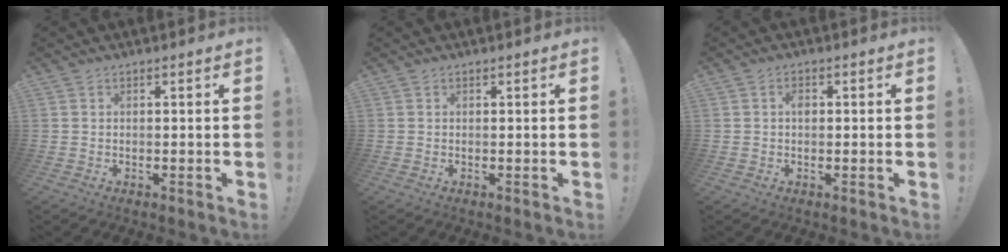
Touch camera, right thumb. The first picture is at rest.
{"total": 0.0}
{"total": 1.4, "force": [-0.1, 1.0, 1.0], "torque": [-0.012, 0.003, -0.004]}